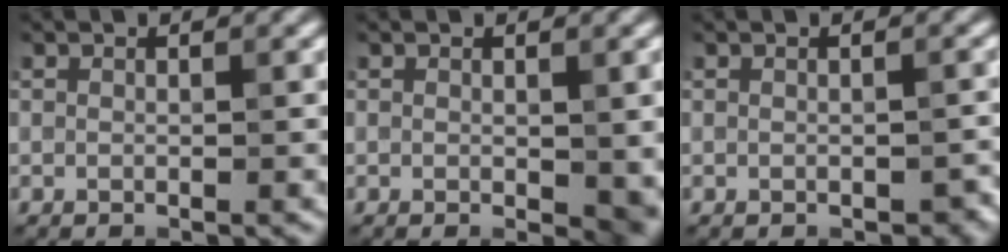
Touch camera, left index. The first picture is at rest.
{"total": 3.1, "force": [-0.2, 1.6, 2.7], "torque": [-0.032, -0.009, 0.000]}
{"total": 1.4, "force": [-0.6, 0.9, 0.9], "torque": [-0.017, -0.008, -0.003]}